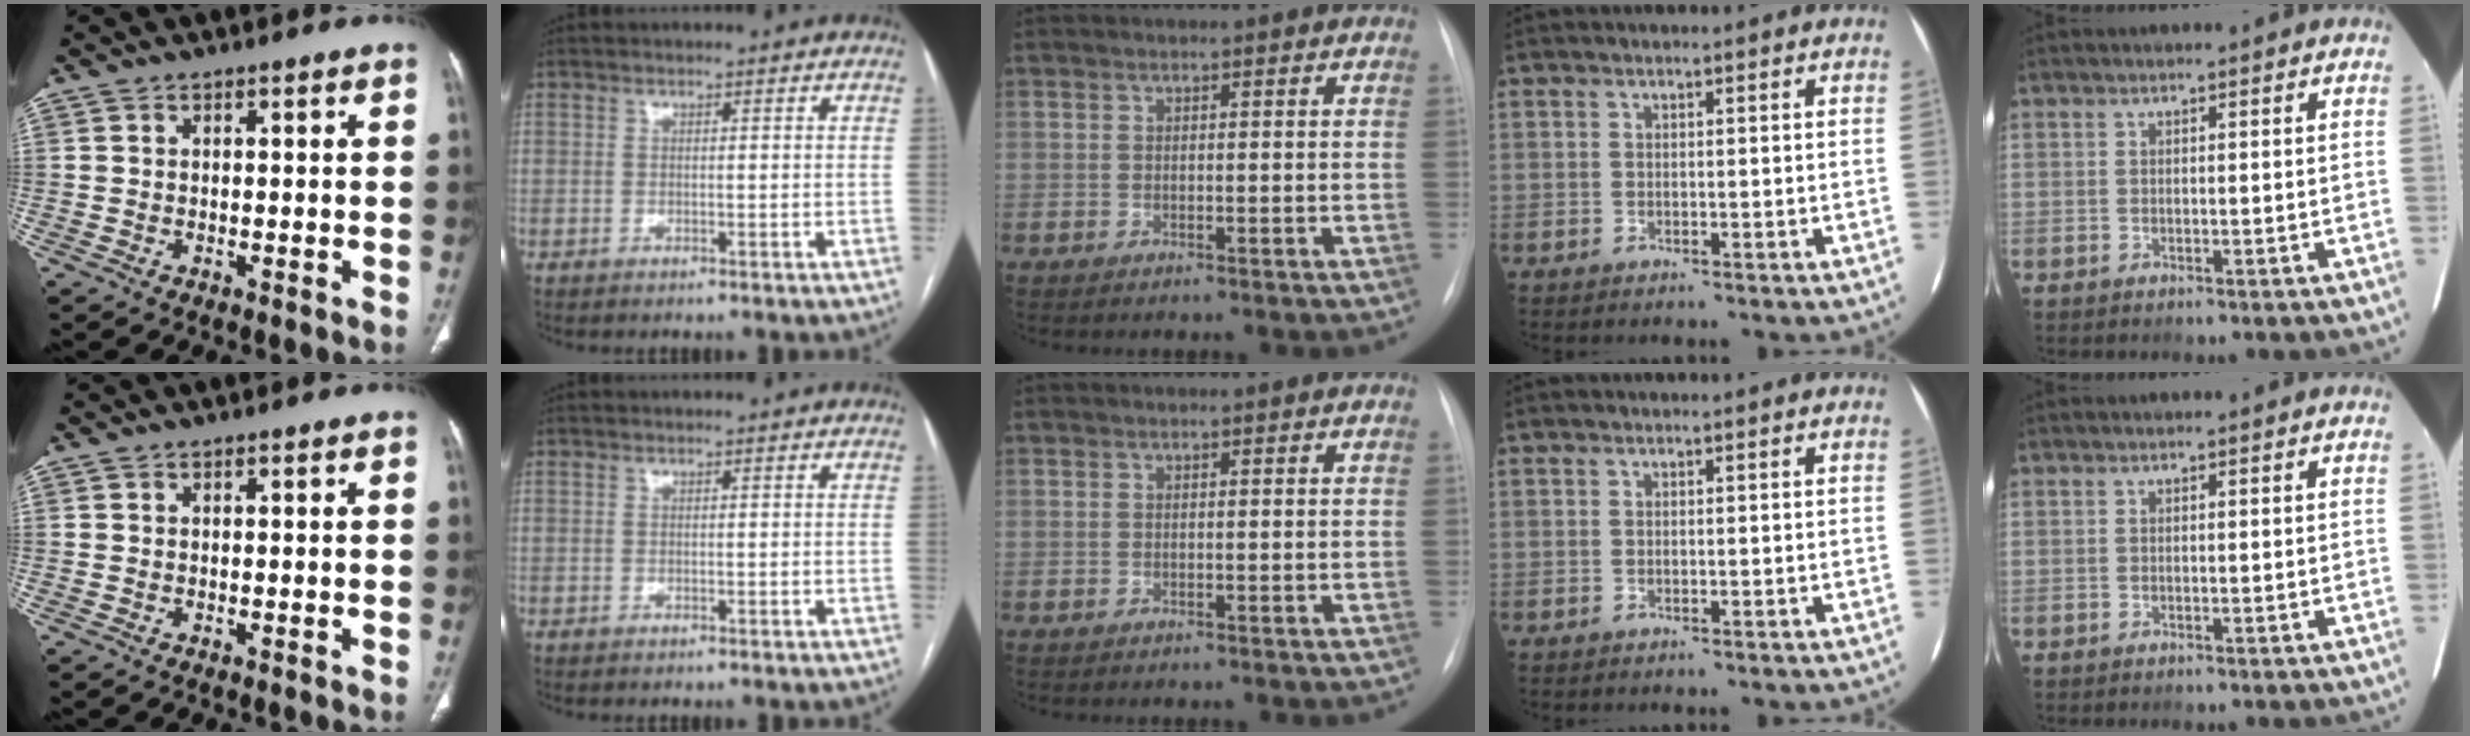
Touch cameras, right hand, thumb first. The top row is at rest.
{}